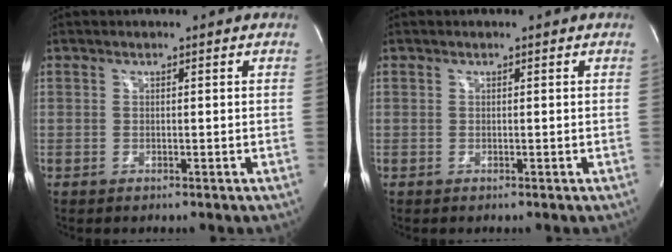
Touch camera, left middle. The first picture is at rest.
{"total": 0.0}